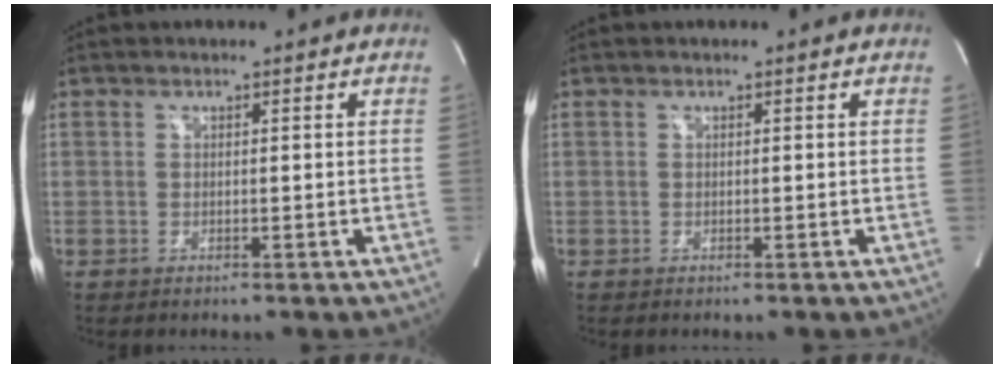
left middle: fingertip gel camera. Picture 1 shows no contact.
{"total": 0.0}